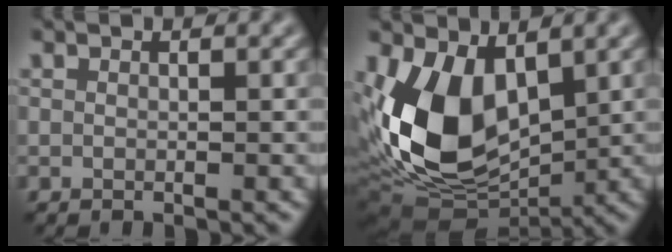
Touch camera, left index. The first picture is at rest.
{"total": 11.0, "force": [0.8, 6.7, 8.7], "torque": [-0.185, -0.020, 0.017]}